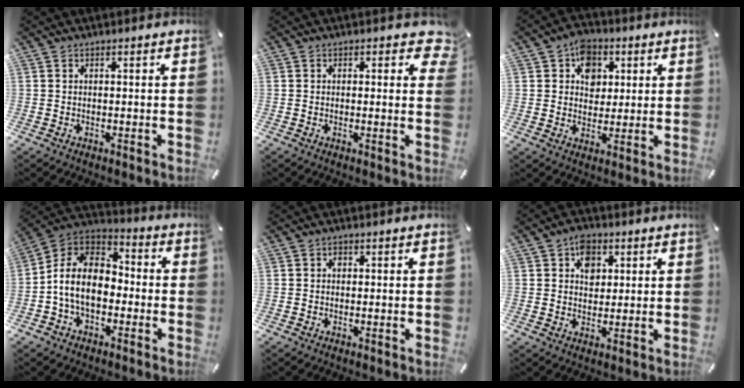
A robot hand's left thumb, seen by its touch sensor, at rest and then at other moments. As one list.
[{"total": 3.0, "force": [1.1, 1.9, 2.1], "torque": [-0.012, -0.003, 0.013]}, {"total": 7.8, "force": [2.2, 6.6, 3.6], "torque": [-0.039, 0.001, 0.033]}, {"total": 11.4, "force": [-3.6, 8.1, 7.1], "torque": [-0.167, 0.020, -0.074]}, {"total": 1.0, "force": [0.1, 0.8, 0.4], "torque": [-0.009, 0.005, 0.001]}, {"total": 6.1, "force": [1.8, 4.8, 3.2], "torque": [-0.032, -0.004, 0.025]}]